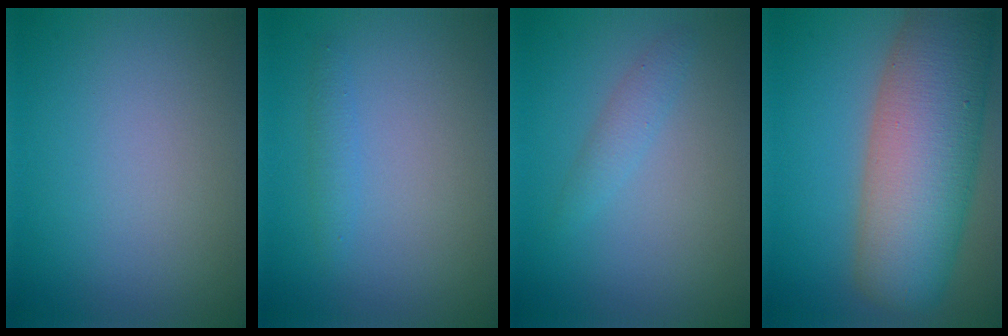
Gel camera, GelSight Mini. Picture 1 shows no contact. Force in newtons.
{"total": 1.1, "press": 1.1, "slide": 0.1}
{"total": 1.4, "press": 1.4, "slide": 0.0}
{"total": 12.3, "press": 12.3, "slide": 0.8}